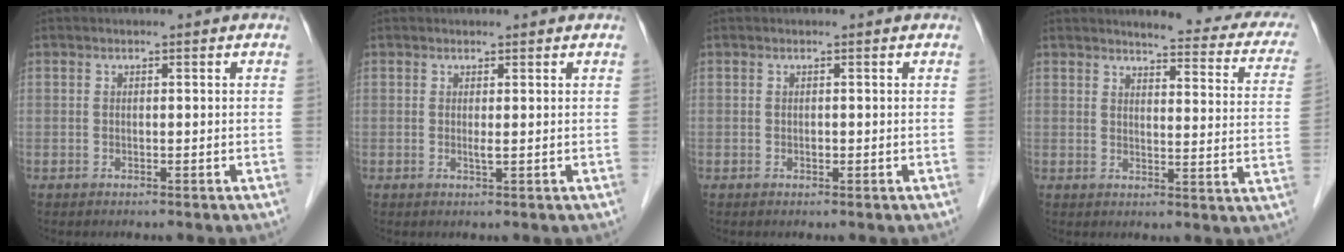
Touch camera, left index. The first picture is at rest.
{"total": 1.3, "force": [0.7, 0.5, 1.1], "torque": [-0.021, -0.002, 0.012]}
{"total": 0.6, "force": [0.1, 0.5, 0.2], "torque": [0.006, -0.002, 0.000]}
{"total": 15.5, "force": [13.9, 3.0, 6.1], "torque": [-0.041, -0.045, 0.133]}